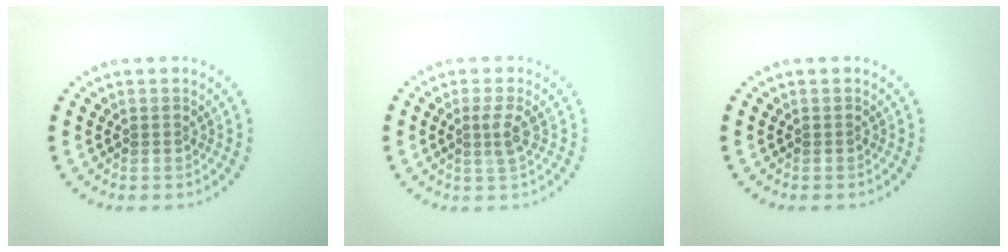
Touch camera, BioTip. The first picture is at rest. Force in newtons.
{"total": 1.8, "press": 1.4, "slide": 1.2}
{"total": 0.0}